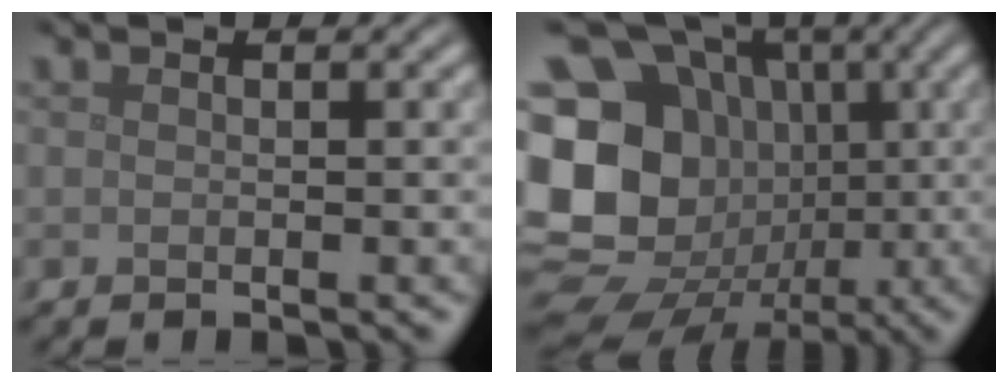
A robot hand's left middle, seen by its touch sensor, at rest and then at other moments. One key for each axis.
{"total": 23.0, "fx": -2.6, "fy": 20.9, "fz": 9.1, "tx": -0.188, "ty": 0.022, "tz": -0.075}